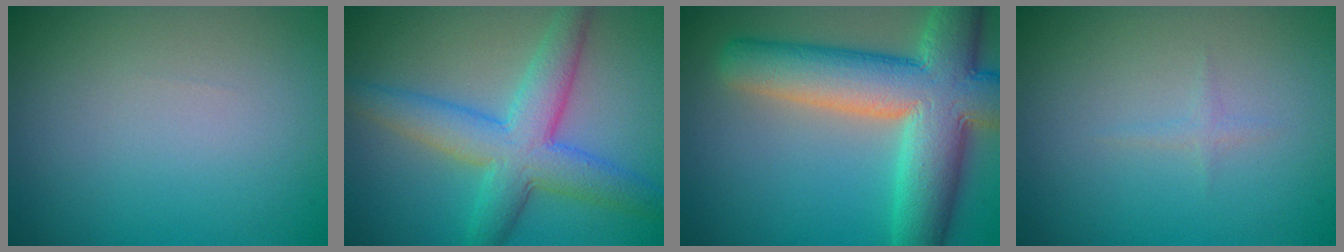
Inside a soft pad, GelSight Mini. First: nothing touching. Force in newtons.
{"total": 6.6, "press": 6.6, "slide": 0.1}
{"total": 11.8, "press": 11.8, "slide": 0.7}
{"total": 0.6, "press": 0.6, "slide": 0.1}